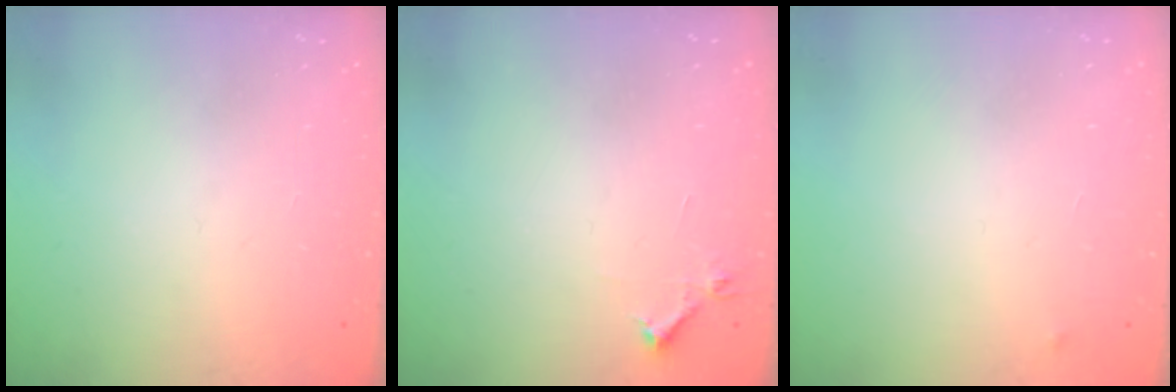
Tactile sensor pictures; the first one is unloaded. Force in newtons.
{"total": 3.9, "press": 3.8, "slide": 0.6}
{"total": 2.5, "press": 2.4, "slide": 0.4}